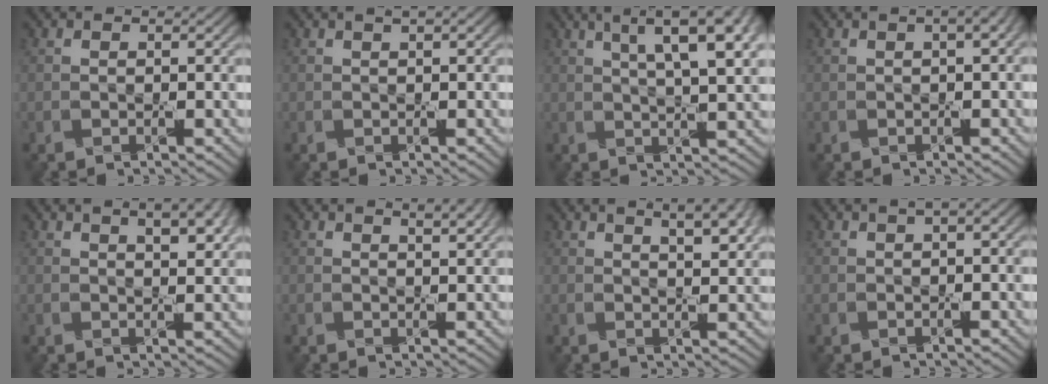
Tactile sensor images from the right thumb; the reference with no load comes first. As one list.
[{"total": 1.8, "force": [0.9, 0.3, 1.5], "torque": [-0.026, 0.004, 0.011]}, {"total": 12.3, "force": [5.7, 3.5, 10.3], "torque": [-0.138, 0.029, 0.073]}, {"total": 3.5, "force": [1.1, 1.3, 3.1], "torque": [-0.037, 0.012, 0.006]}, {"total": 5.9, "force": [2.9, 2.0, 4.7], "torque": [-0.063, 0.008, 0.039]}, {"total": 3.0, "force": [1.9, 0.7, 2.2], "torque": [-0.030, 0.002, 0.025]}, {"total": 7.0, "force": [3.6, 2.3, 5.5], "torque": [-0.066, 0.015, 0.043]}, {"total": 2.4, "force": [1.0, 0.6, 2.1], "torque": [-0.033, 0.007, 0.011]}]